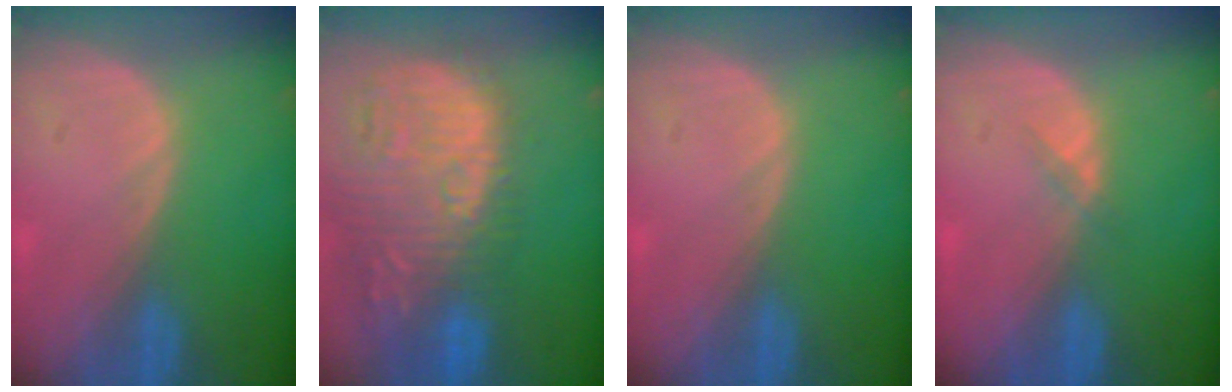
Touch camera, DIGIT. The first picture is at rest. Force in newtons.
{"total": 15.4, "press": 13.0, "slide": 8.2}
{"total": 0.0}
{"total": 1.3, "press": 0.9, "slide": 0.9}